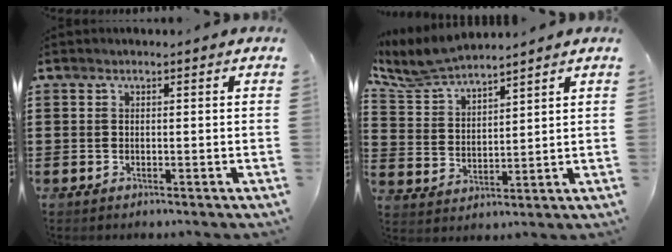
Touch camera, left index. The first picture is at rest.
{"total": 6.5, "force": [6.1, 0.8, 2.0], "torque": [-0.065, -0.023, 0.110]}